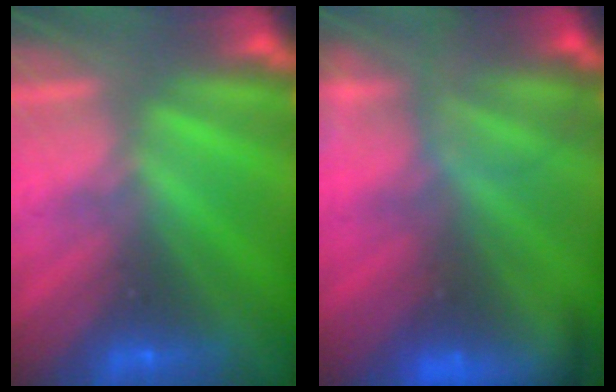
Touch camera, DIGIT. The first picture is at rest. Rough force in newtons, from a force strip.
{"total": 8.1}